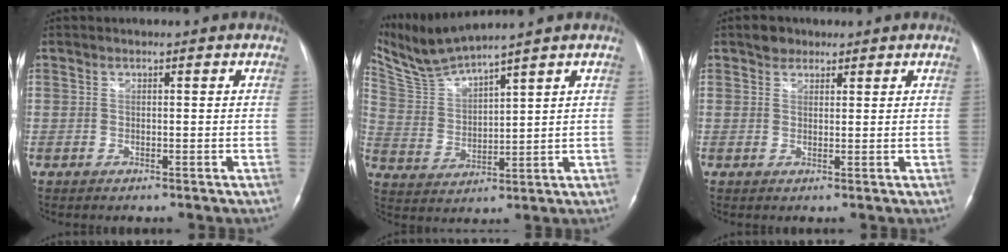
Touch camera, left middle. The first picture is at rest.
{"total": 8.3, "force": [7.8, -1.2, 2.5], "torque": [-0.074, 0.001, 0.170]}
{"total": 2.4, "force": [1.7, 1.7, 0.5], "torque": [-0.007, 0.007, 0.025]}